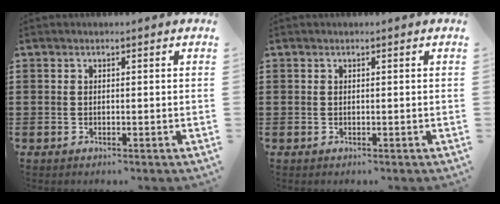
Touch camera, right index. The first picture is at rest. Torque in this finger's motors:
{"motor_torque": [0.01, 0.11, -0.08, -0.03]}